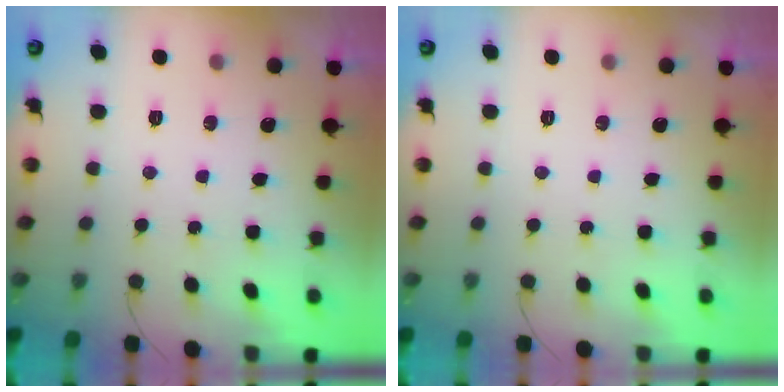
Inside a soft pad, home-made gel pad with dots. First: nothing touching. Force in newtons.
{"total": 0.0}